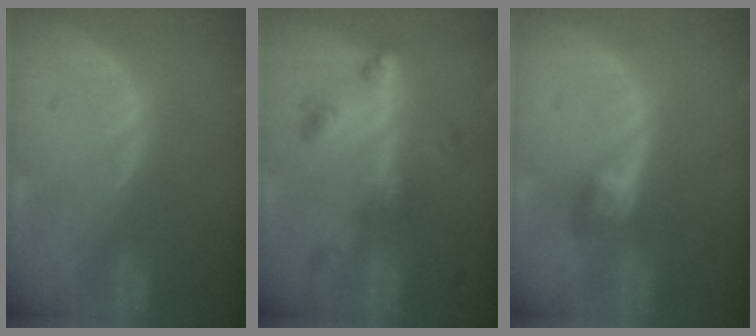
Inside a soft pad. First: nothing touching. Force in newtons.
{"total": 6.6, "press": 5.9, "slide": 3.1}
{"total": 3.0, "press": 2.6, "slide": 1.4}